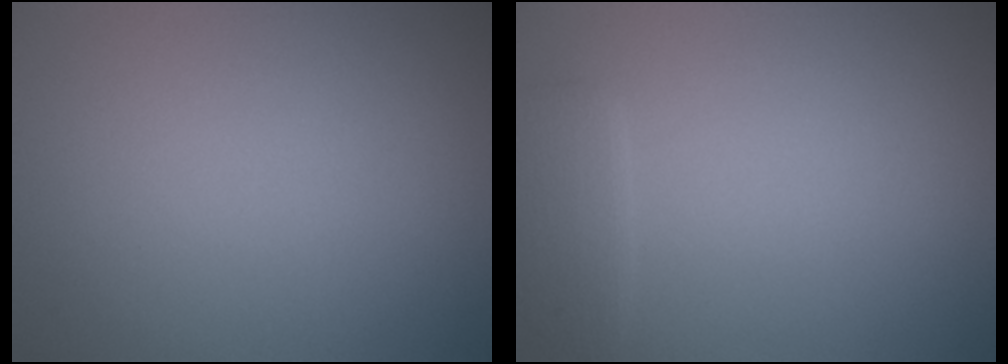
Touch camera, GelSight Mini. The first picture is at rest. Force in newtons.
{"total": 1.8, "press": 1.8, "slide": 0.1}